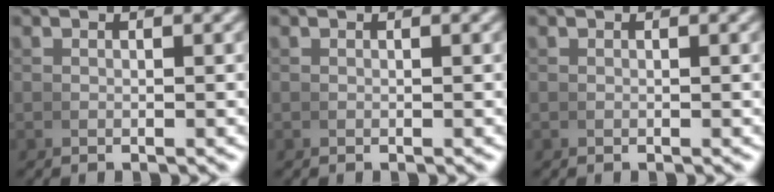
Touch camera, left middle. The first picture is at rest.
{"total": 0.0}
{"total": 0.0}